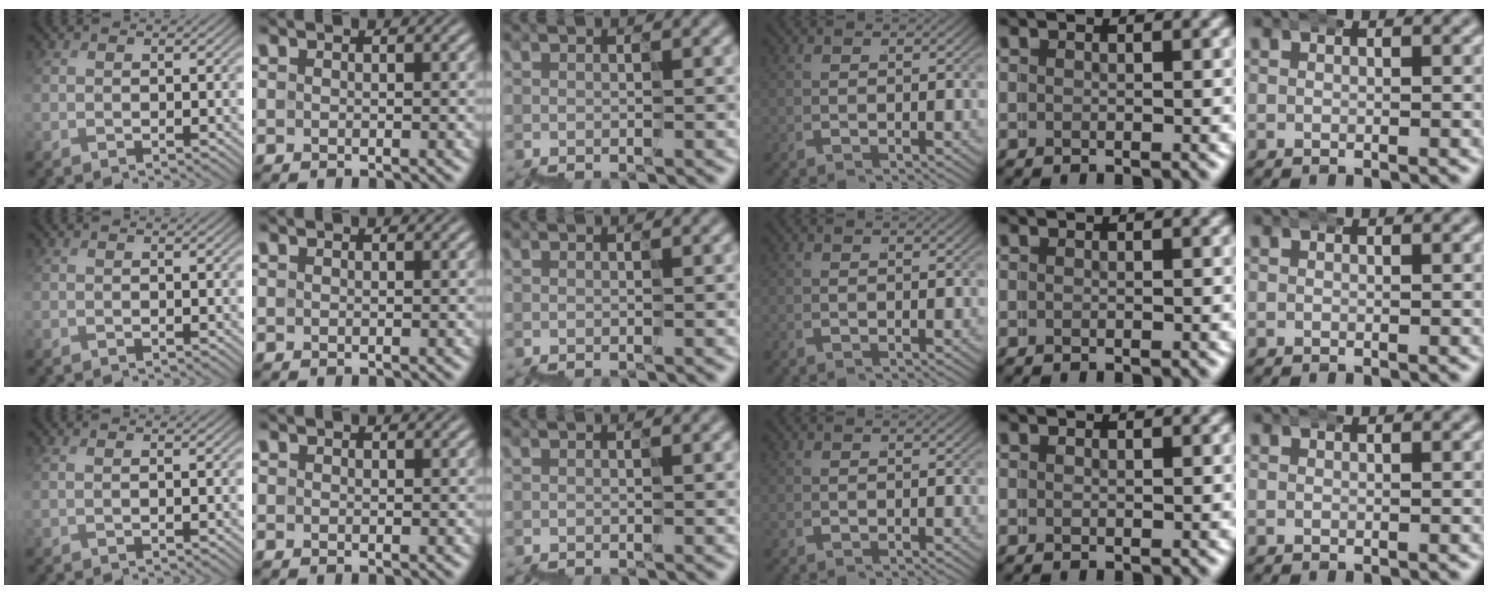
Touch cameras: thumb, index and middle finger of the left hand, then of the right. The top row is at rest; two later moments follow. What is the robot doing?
{"motion": "wrap", "object": "belt"}